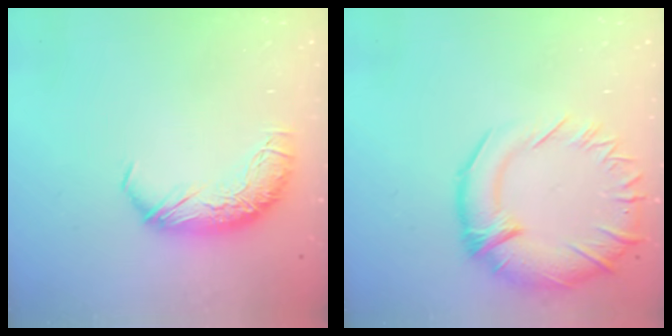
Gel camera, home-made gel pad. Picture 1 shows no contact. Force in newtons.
{"total": 6.4, "press": 5.0, "slide": 3.9}